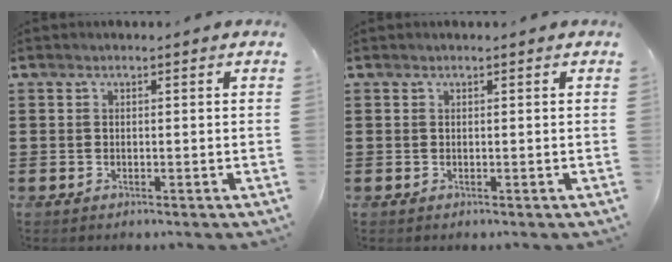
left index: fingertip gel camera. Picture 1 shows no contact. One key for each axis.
{"total": 0.0}